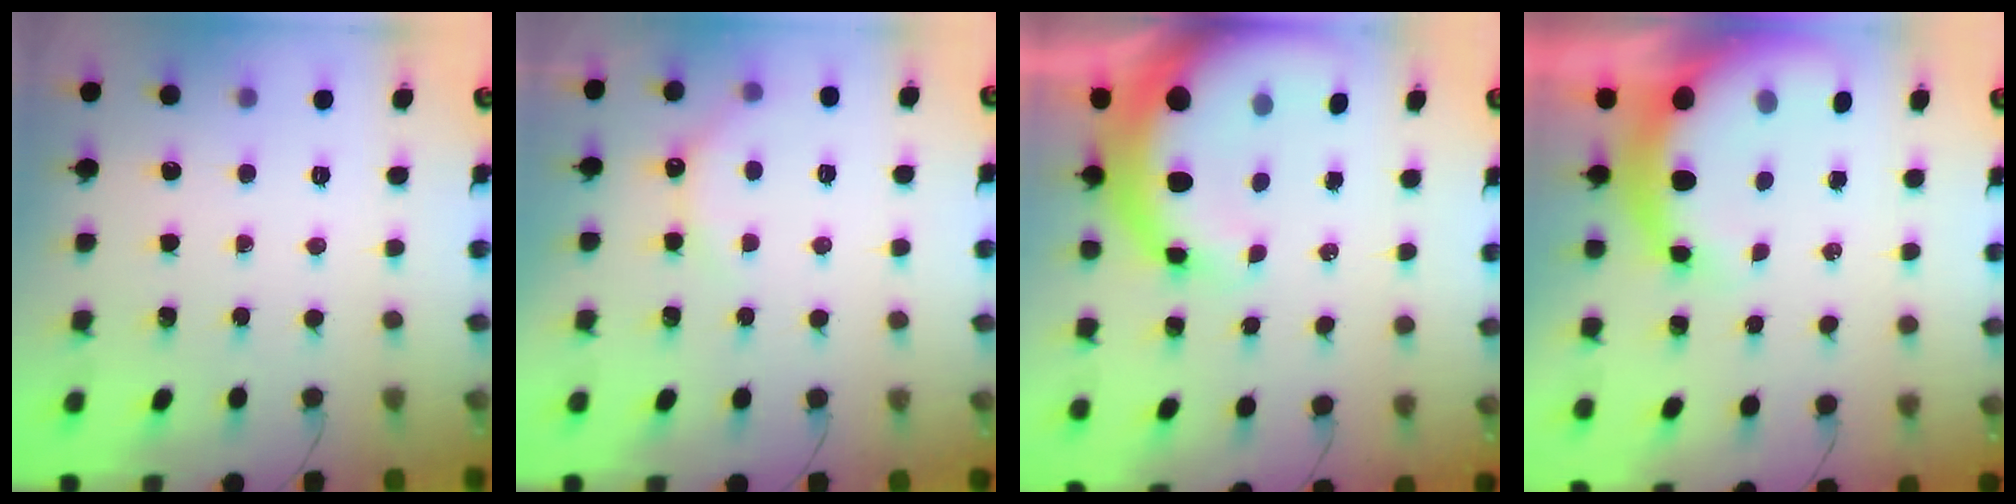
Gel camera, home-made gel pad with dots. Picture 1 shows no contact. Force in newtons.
{"total": 5.8, "press": 5.7, "slide": 1.3}
{"total": 13.6, "press": 13.4, "slide": 2.6}
{"total": 10.6, "press": 10.4, "slide": 2.3}